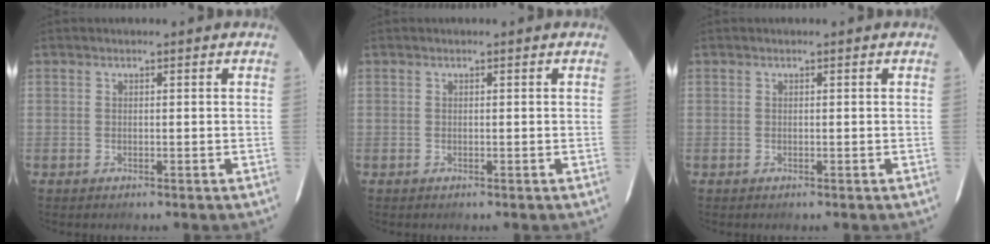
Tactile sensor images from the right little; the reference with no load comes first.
{"total": 0.0}
{"total": 0.0}